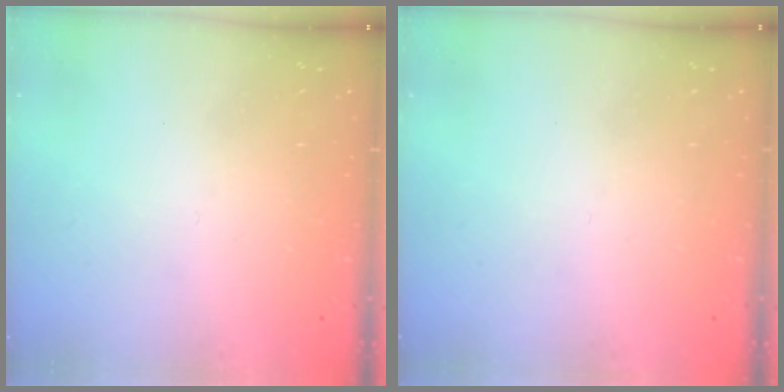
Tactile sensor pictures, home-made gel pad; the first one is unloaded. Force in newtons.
{"total": 0.0}